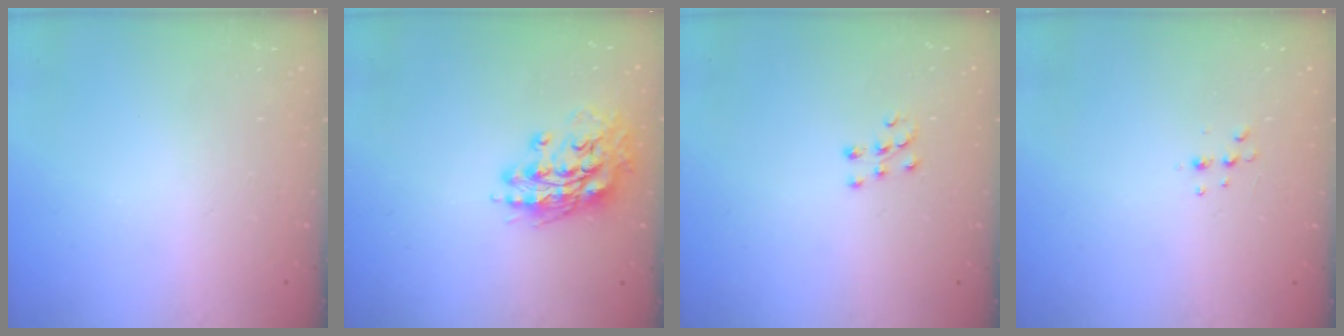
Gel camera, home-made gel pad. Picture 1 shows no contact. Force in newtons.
{"total": 13.2, "press": 13.1, "slide": 1.9}
{"total": 7.6, "press": 7.6, "slide": 0.5}
{"total": 4.1, "press": 3.9, "slide": 1.3}